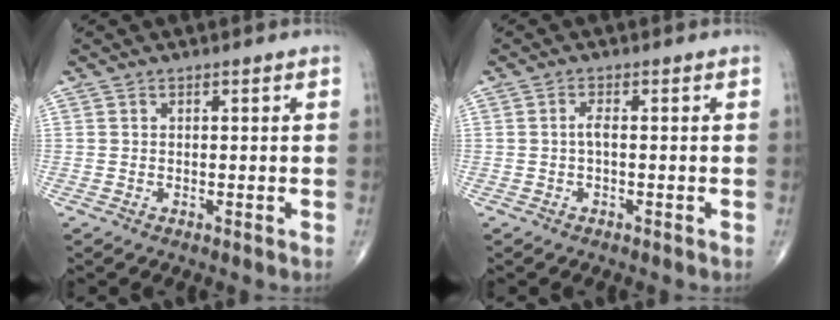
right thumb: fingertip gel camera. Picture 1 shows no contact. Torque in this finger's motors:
{"motor_torque": [0.15, -0.07, 0.20, -0.10, -0.02]}